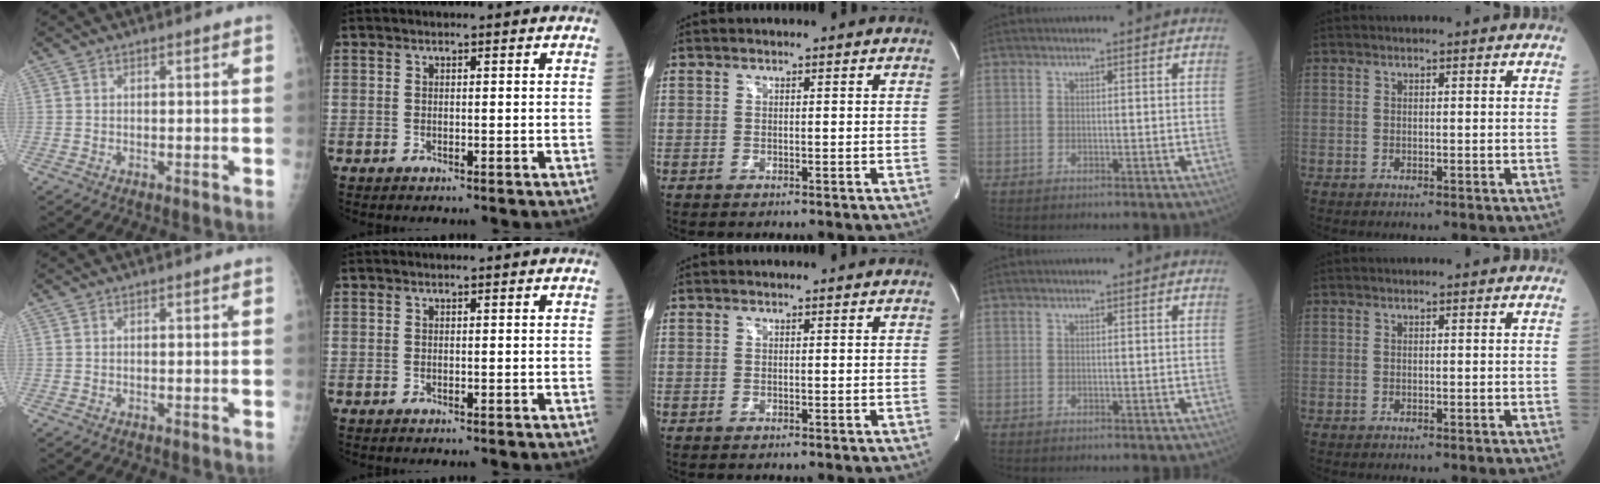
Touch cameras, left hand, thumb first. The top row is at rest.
{}